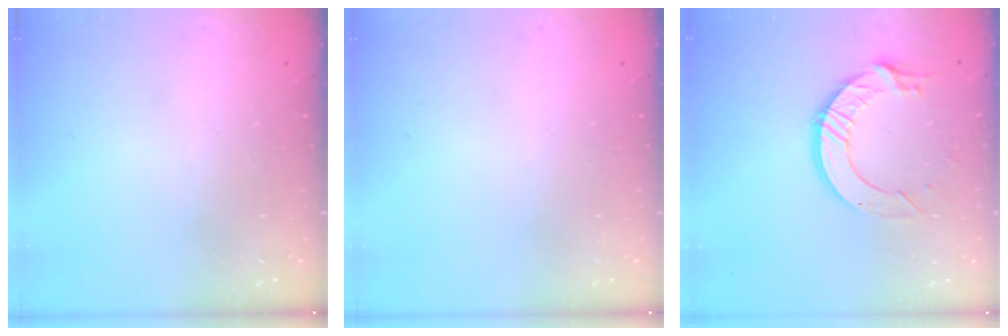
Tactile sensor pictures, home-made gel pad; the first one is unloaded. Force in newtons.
{"total": 0.0}
{"total": 11.8, "press": 11.8, "slide": 1.1}